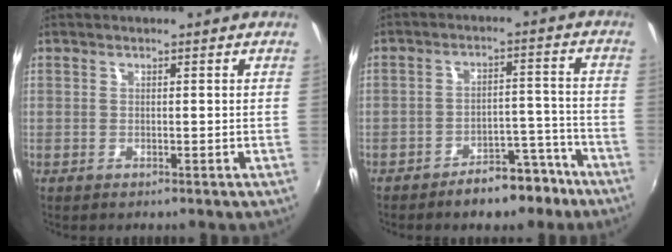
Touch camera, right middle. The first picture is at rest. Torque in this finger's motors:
{"motor_torque": [0.92, -1.22, 0.16, 0.04]}